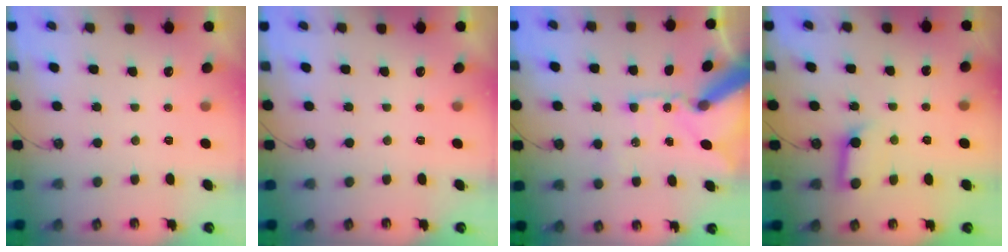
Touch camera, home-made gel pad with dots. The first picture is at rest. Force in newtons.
{"total": 0.0}
{"total": 15.3, "press": 15.1, "slide": 2.4}
{"total": 9.0, "press": 8.9, "slide": 1.1}